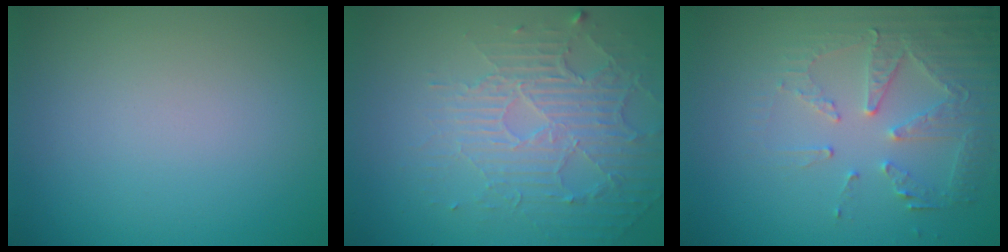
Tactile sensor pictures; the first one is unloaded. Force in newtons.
{"total": 5.0, "press": 3.2, "slide": 3.8}
{"total": 5.3, "press": 3.7, "slide": 3.8}